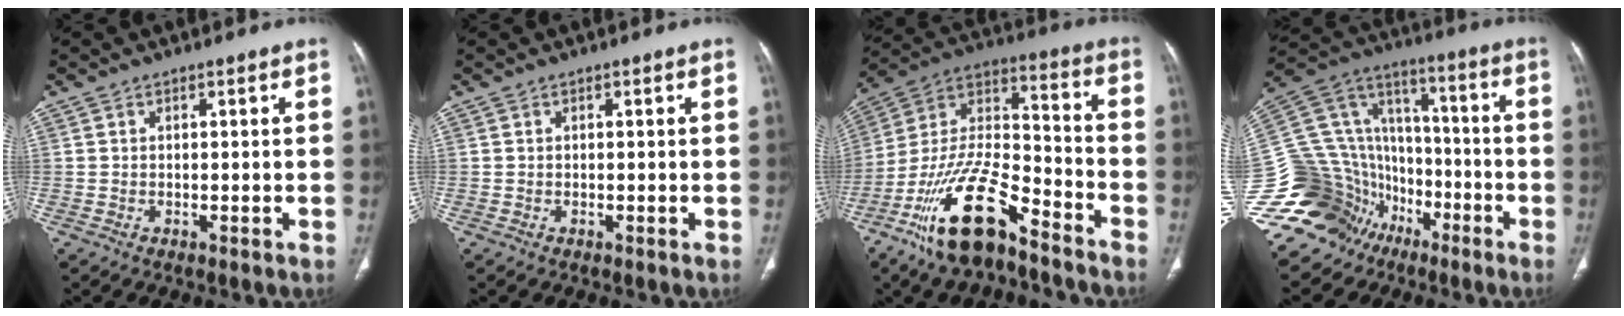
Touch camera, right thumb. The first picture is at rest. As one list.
[{"total": 0.0}, {"total": 19.0, "force": [-12.3, 7.3, 12.5], "torque": [-0.241, 0.078, -0.226]}, {"total": 27.6, "force": [-15.9, 20.0, 10.6], "torque": [-0.243, 0.092, -0.273]}]